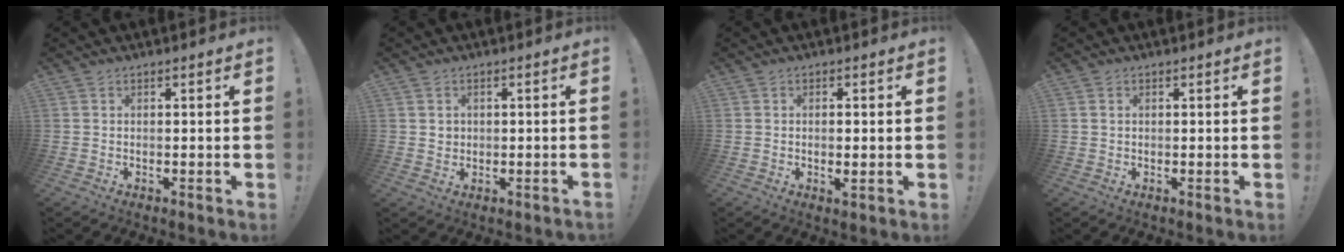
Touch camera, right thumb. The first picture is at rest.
{"total": 2.2, "force": [0.4, 2.2, 0.3], "torque": [0.001, 0.000, 0.006]}
{"total": 1.7, "force": [-0.1, 0.5, 1.6], "torque": [-0.025, 0.000, -0.002]}
{"total": 0.7, "force": [0.3, 0.6, 0.3], "torque": [-0.008, 0.004, 0.005]}